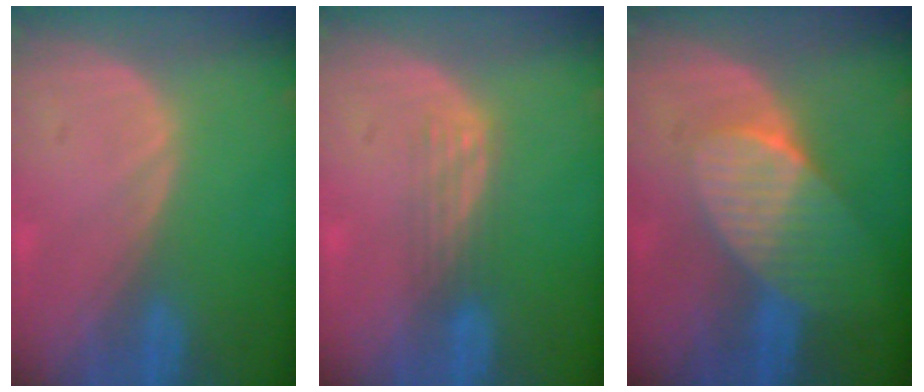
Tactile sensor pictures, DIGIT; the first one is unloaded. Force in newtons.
{"total": 2.8, "press": 2.5, "slide": 1.3}
{"total": 7.8, "press": 7.0, "slide": 3.4}